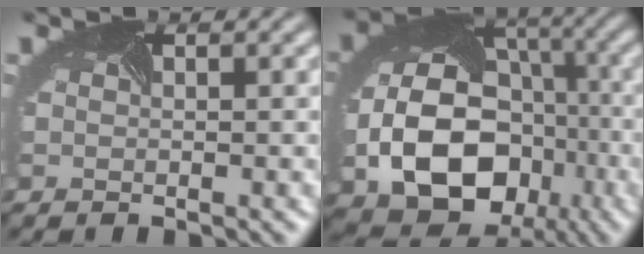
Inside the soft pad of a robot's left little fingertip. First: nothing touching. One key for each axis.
{"total": 12.5, "fx": -3.6, "fy": 9.4, "fz": 7.5, "tx": -0.146, "ty": -0.041, "tz": -0.046}